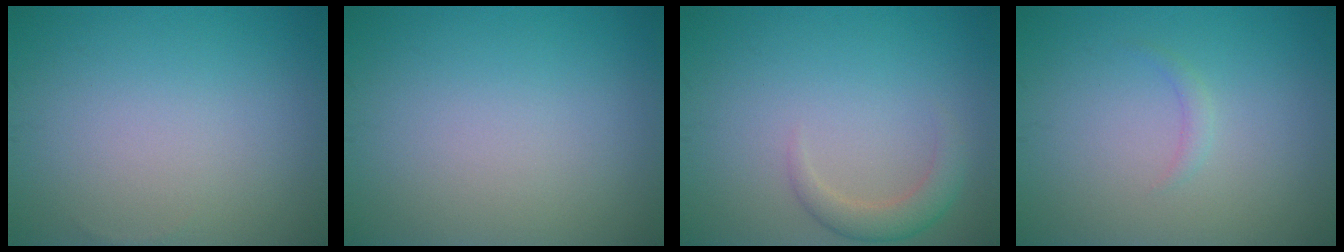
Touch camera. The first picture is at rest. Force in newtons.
{"total": 0.0}
{"total": 2.4, "press": 2.3, "slide": 0.3}
{"total": 0.8, "press": 0.8, "slide": 0.0}